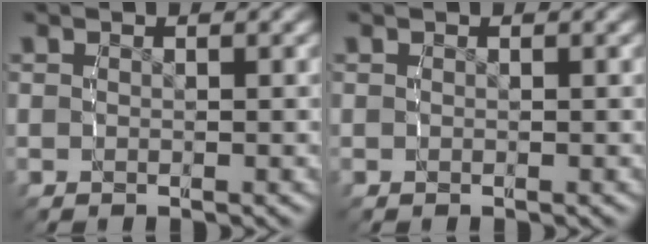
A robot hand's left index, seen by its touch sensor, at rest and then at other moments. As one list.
[{"total": 0.0}]